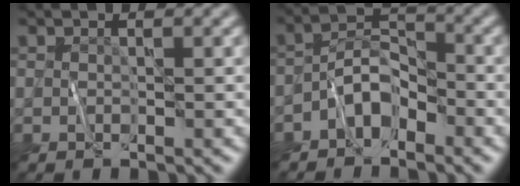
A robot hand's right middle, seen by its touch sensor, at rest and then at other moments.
{"total": 3.5, "force": [-2.2, 1.8, 1.9], "torque": [-0.026, 0.012, -0.051]}